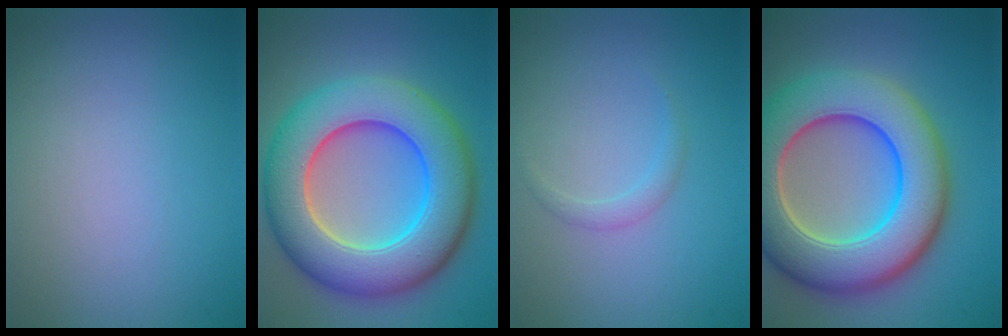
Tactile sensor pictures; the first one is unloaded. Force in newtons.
{"total": 11.6, "press": 11.6, "slide": 0.4}
{"total": 1.0, "press": 1.0, "slide": 0.1}
{"total": 11.7, "press": 11.7, "slide": 0.8}